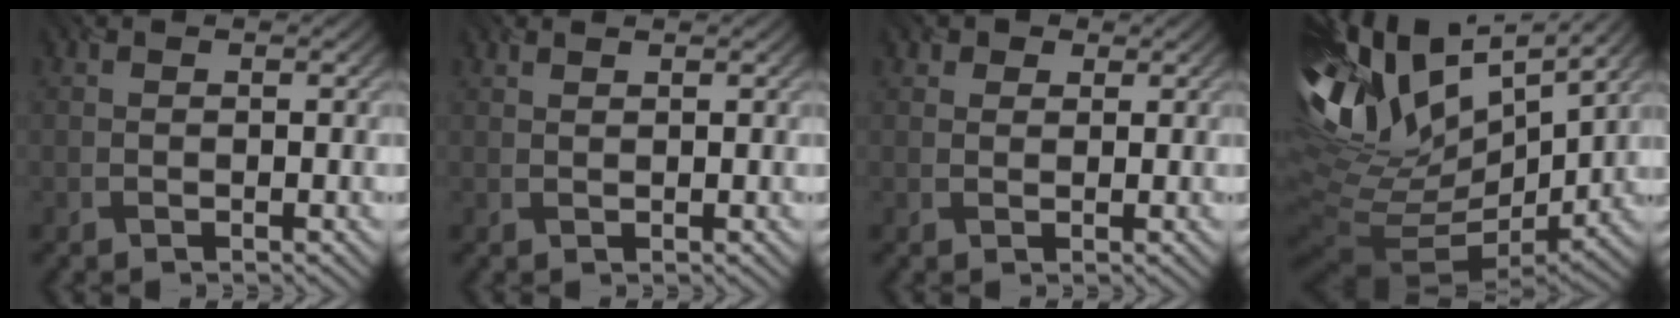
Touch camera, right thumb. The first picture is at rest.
{"total": 0.8, "force": [0.8, -0.1, 0.0], "torque": [-0.002, 0.004, 0.014]}
{"total": 1.9, "force": [1.2, 1.3, 0.7], "torque": [-0.012, 0.005, 0.007]}
{"total": 16.8, "force": [6.6, 8.8, 12.7], "torque": [-0.250, 0.029, 0.150]}